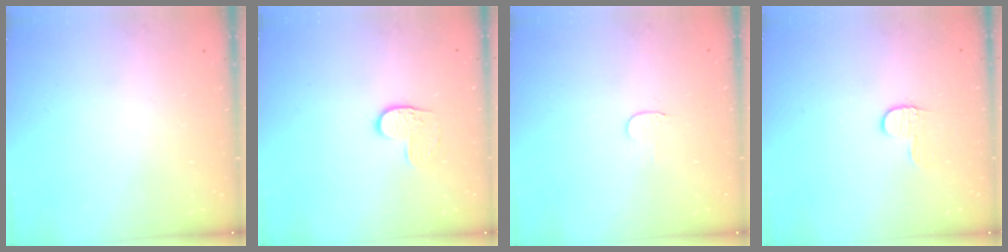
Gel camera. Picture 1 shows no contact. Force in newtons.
{"total": 4.0, "press": 4.0, "slide": 0.4}
{"total": 3.3, "press": 3.3, "slide": 0.4}
{"total": 5.8, "press": 5.8, "slide": 0.5}